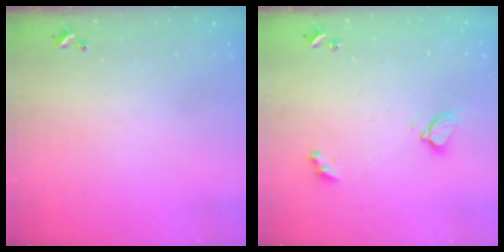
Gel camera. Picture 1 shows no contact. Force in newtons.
{"total": 3.4, "press": 3.3, "slide": 0.4}